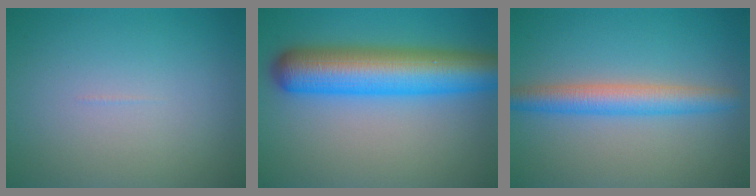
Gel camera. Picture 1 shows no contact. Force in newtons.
{"total": 9.5, "press": 9.5, "slide": 0.2}
{"total": 3.9, "press": 3.9, "slide": 0.1}